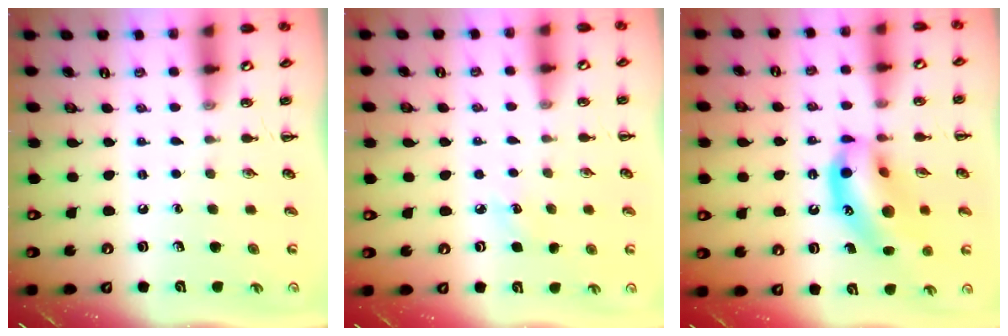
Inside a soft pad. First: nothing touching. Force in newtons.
{"total": 4.0, "press": 3.8, "slide": 1.1}
{"total": 16.9, "press": 16.6, "slide": 3.6}